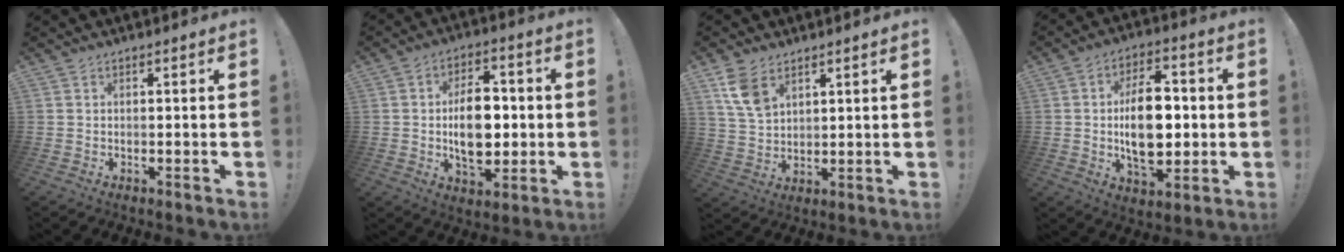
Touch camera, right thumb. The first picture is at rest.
{"total": 14.2, "force": [-0.2, 9.0, 11.0], "torque": [-0.177, 0.001, -0.007]}
{"total": 8.9, "force": [5.1, 5.4, 5.0], "torque": [-0.093, -0.019, 0.100]}
{"total": 16.6, "force": [-0.1, 9.9, 13.3], "torque": [-0.228, 0.004, -0.007]}